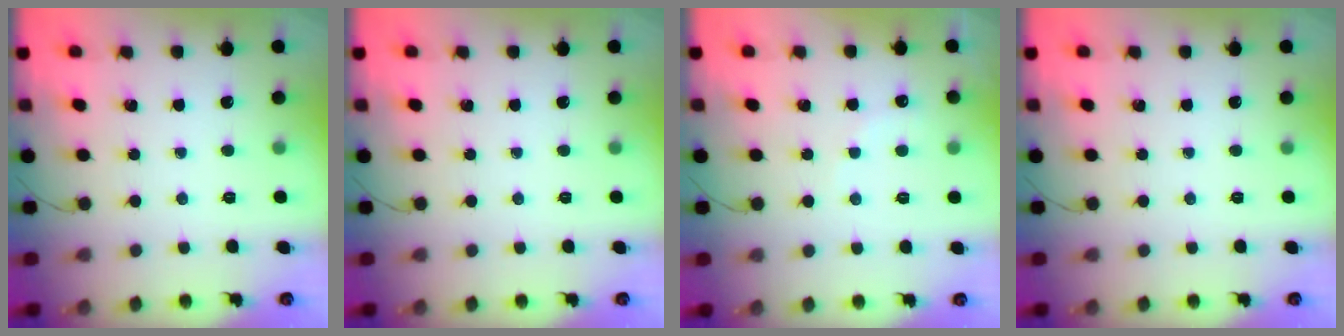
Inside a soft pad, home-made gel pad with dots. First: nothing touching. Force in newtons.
{"total": 0.0}
{"total": 6.3, "press": 6.1, "slide": 1.3}
{"total": 0.0}